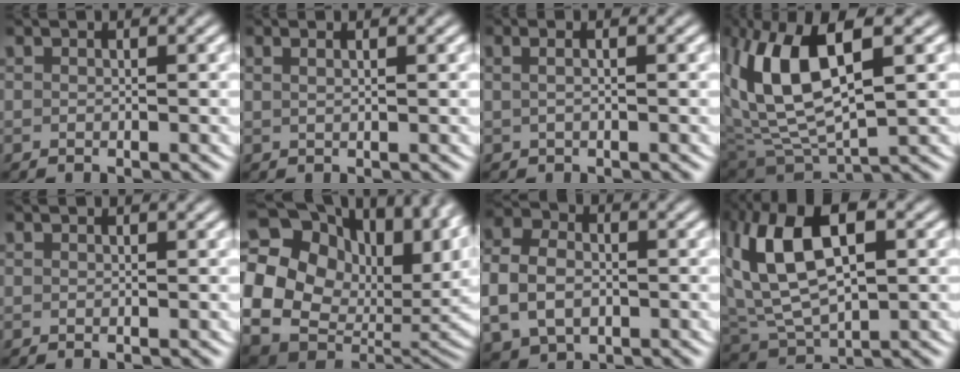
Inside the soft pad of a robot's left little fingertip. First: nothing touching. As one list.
[{"total": 0.9, "force": [0.4, -0.4, 0.7], "torque": [-0.011, -0.003, 0.012]}, {"total": 1.1, "force": [0.0, 0.2, 1.1], "torque": [-0.019, 0.001, 0.002]}, {"total": 10.9, "force": [2.0, 5.8, 9.0], "torque": [-0.188, -0.007, 0.043]}, {"total": 0.0}, {"total": 23.8, "force": [4.0, 18.0, 15.1], "torque": [-0.274, -0.016, 0.047]}, {"total": 6.5, "force": [-0.8, 5.4, 3.6], "torque": [-0.091, -0.022, -0.003]}, {"total": 10.9, "force": [2.2, 7.0, 8.0], "torque": [-0.180, -0.008, 0.048]}]